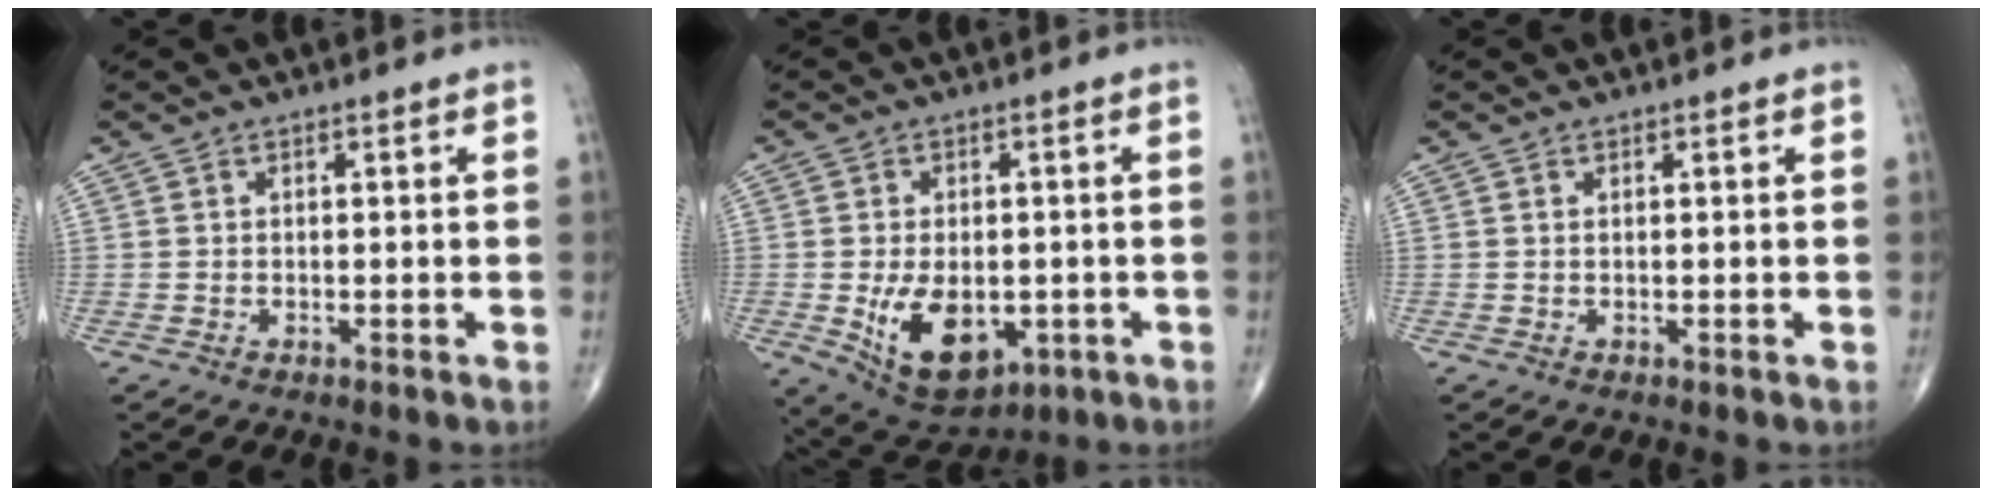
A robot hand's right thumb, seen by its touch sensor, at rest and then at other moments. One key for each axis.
{"total": 12.6, "fx": -2.8, "fy": 7.8, "fz": 9.5, "tx": -0.128, "ty": -0.003, "tz": -0.022}
{"total": 0.0}